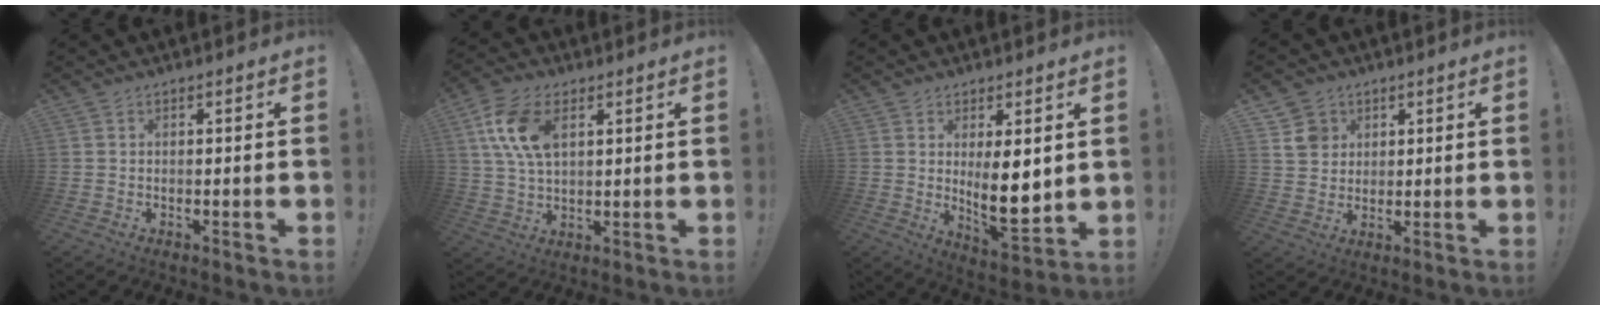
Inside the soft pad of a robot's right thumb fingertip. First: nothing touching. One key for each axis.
{"total": 12.6, "fx": 4.5, "fy": 7.3, "fz": 9.2, "tx": -0.181, "ty": -0.001, "tz": 0.084}
{"total": 11.4, "fx": 1.6, "fy": 4.0, "fz": 10.6, "tx": -0.161, "ty": -0.029, "tz": 0.028}
{"total": 6.7, "fx": 3.6, "fy": 5.6, "fz": 1.0, "tx": -0.007, "ty": -0.024, "tz": 0.070}